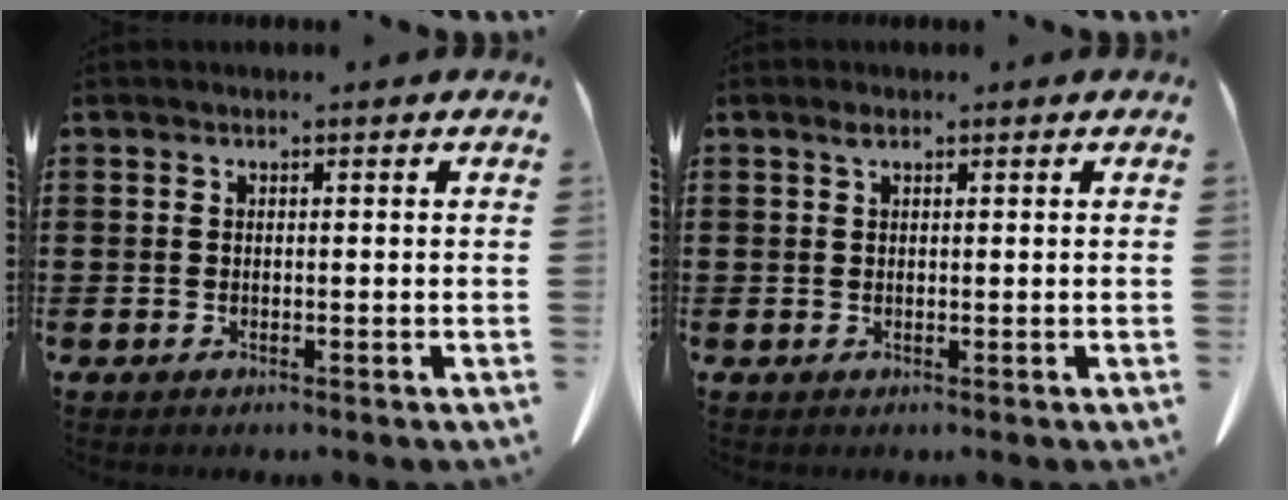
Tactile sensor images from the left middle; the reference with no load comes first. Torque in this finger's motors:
{"motor_torque": [0.86, 0.64, -0.02, 0.02]}